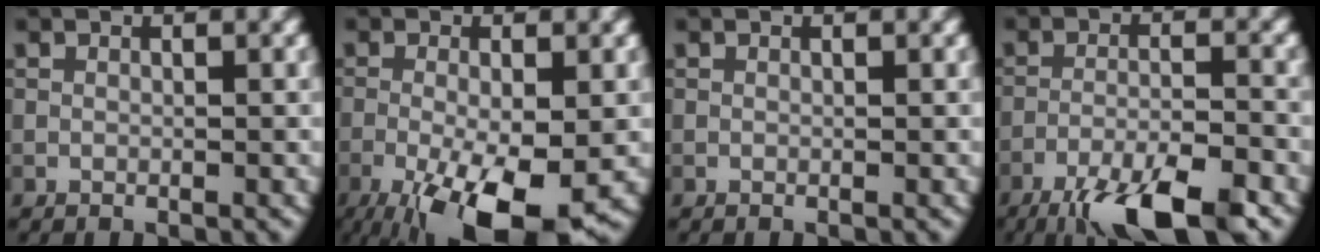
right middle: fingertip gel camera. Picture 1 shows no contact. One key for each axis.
{"total": 9.8, "fx": -4.1, "fy": 3.1, "fz": 8.4, "tx": -0.146, "ty": -0.018, "tz": -0.062}
{"total": 0.0}
{"total": 10.0, "fx": -7.2, "fy": 2.2, "fz": 6.5, "tx": -0.113, "ty": -0.020, "tz": -0.120}